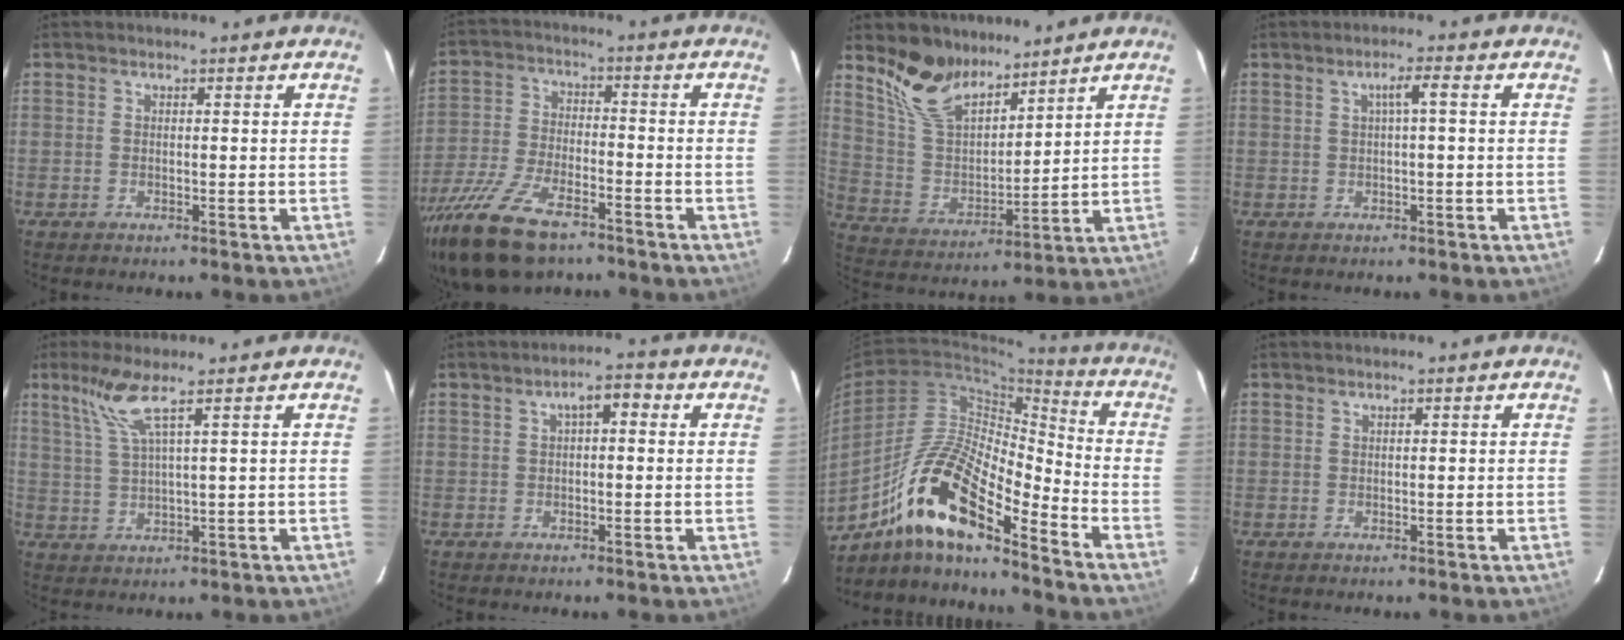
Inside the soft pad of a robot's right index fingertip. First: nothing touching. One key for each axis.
{"total": 16.3, "fx": -11.5, "fy": 6.5, "fz": 9.5, "tx": -0.217, "ty": -0.033, "tz": -0.216}
{"total": 13.1, "fx": 10.3, "fy": 5.6, "fz": 5.9, "tx": -0.126, "ty": 0.008, "tz": 0.206}
{"total": 2.4, "fx": 0.3, "fy": 0.0, "fz": 2.4, "tx": -0.045, "ty": 0.006, "tz": 0.007}
{"total": 5.9, "fx": 3.5, "fy": -0.4, "fz": 4.6, "tx": -0.097, "ty": -0.002, "tz": 0.080}
{"total": 3.8, "fx": 1.1, "fy": 1.6, "fz": 3.3, "tx": -0.053, "ty": 0.018, "tz": 0.017}
{"total": 16.4, "fx": -11.4, "fy": 3.9, "fz": 11.0, "tx": -0.201, "ty": 0.004, "tz": -0.223}
{"total": 0.0}